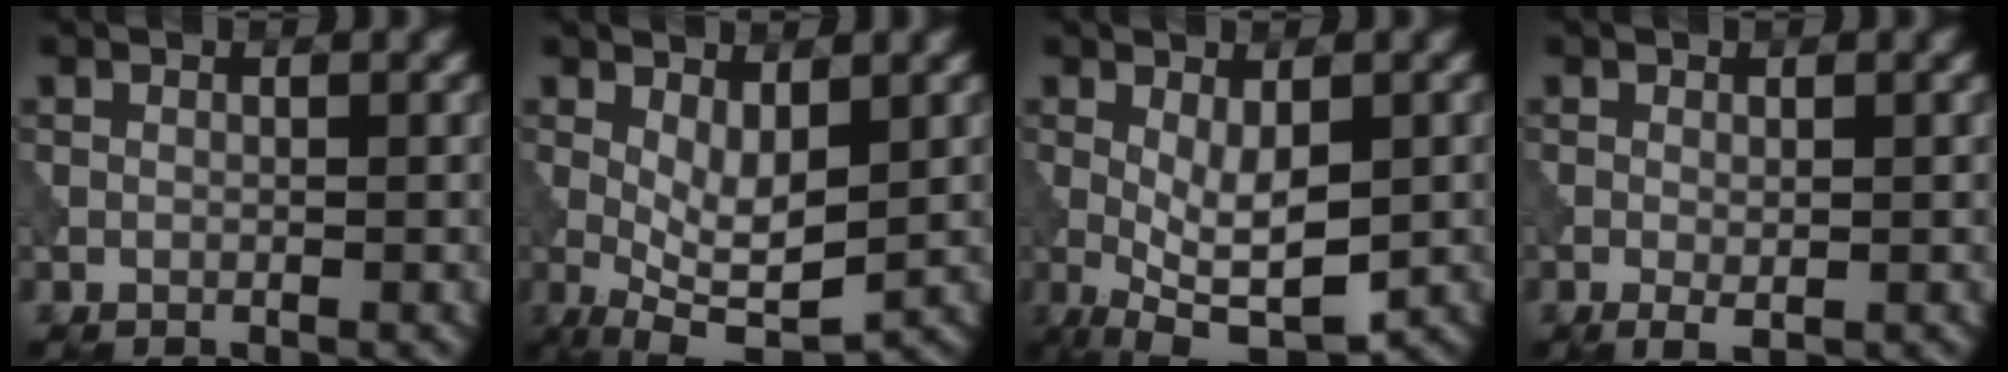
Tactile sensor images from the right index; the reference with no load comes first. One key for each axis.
{"total": 5.2, "fx": 0.2, "fy": 2.0, "fz": 4.7, "tx": -0.093, "ty": -0.010, "tz": 0.006}
{"total": 6.5, "fx": -1.0, "fy": 2.5, "fz": 5.9, "tx": -0.112, "ty": -0.016, "tz": -0.011}
{"total": 1.3, "fx": -0.3, "fy": 0.4, "fz": 1.2, "tx": -0.020, "ty": -0.006, "tz": -0.004}